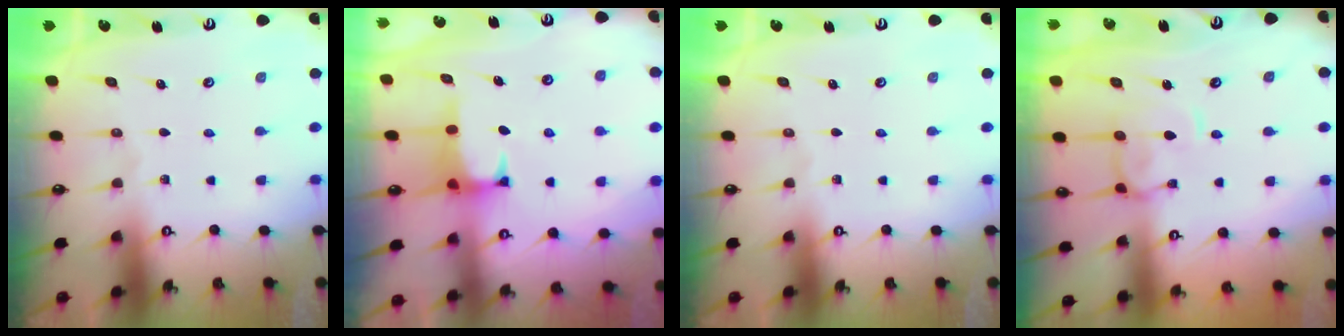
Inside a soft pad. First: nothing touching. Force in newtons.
{"total": 1.1, "press": 0.9, "slide": 0.6}
{"total": 0.0}
{"total": 3.1, "press": 3.0, "slide": 0.9}